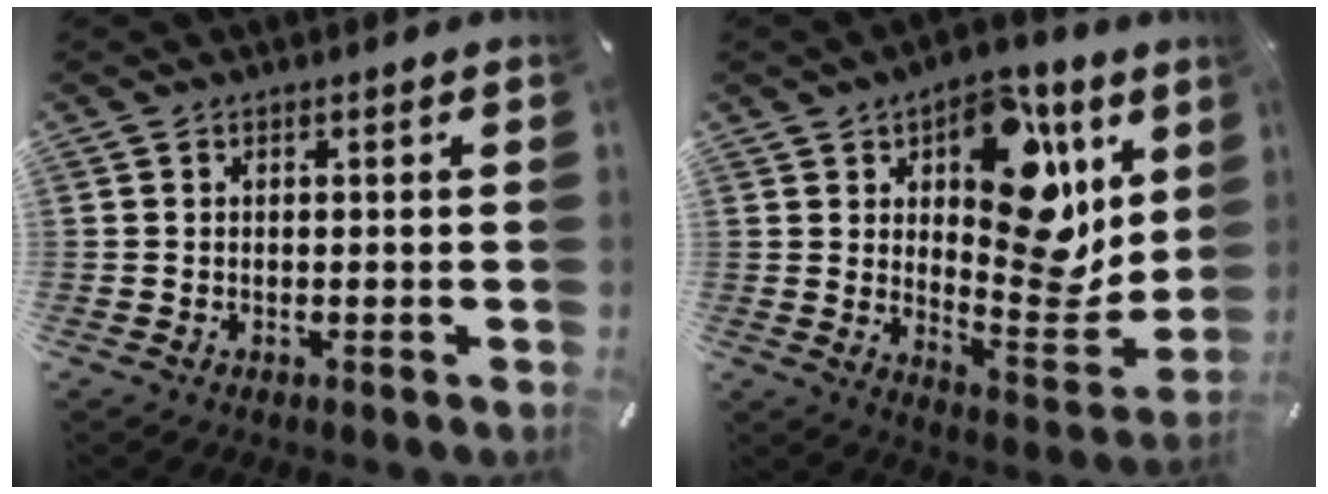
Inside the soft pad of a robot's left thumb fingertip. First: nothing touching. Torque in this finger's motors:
{"motor_torque": [2.50, 2.51, 1.68, -0.82, 0.30]}